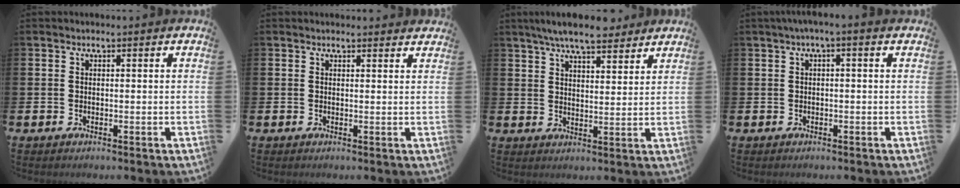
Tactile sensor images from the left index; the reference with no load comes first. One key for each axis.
{"total": 1.1, "fx": 1.0, "fy": 0.2, "fz": 0.2, "tx": 0.004, "ty": -0.001, "tz": 0.017}
{"total": 7.0, "fx": 6.4, "fy": 1.4, "fz": 2.5, "tx": -0.057, "ty": -0.021, "tz": 0.114}
{"total": 1.3, "fx": 0.0, "fy": 0.0, "fz": 1.3, "tx": -0.028, "ty": 0.002, "tz": 0.000}